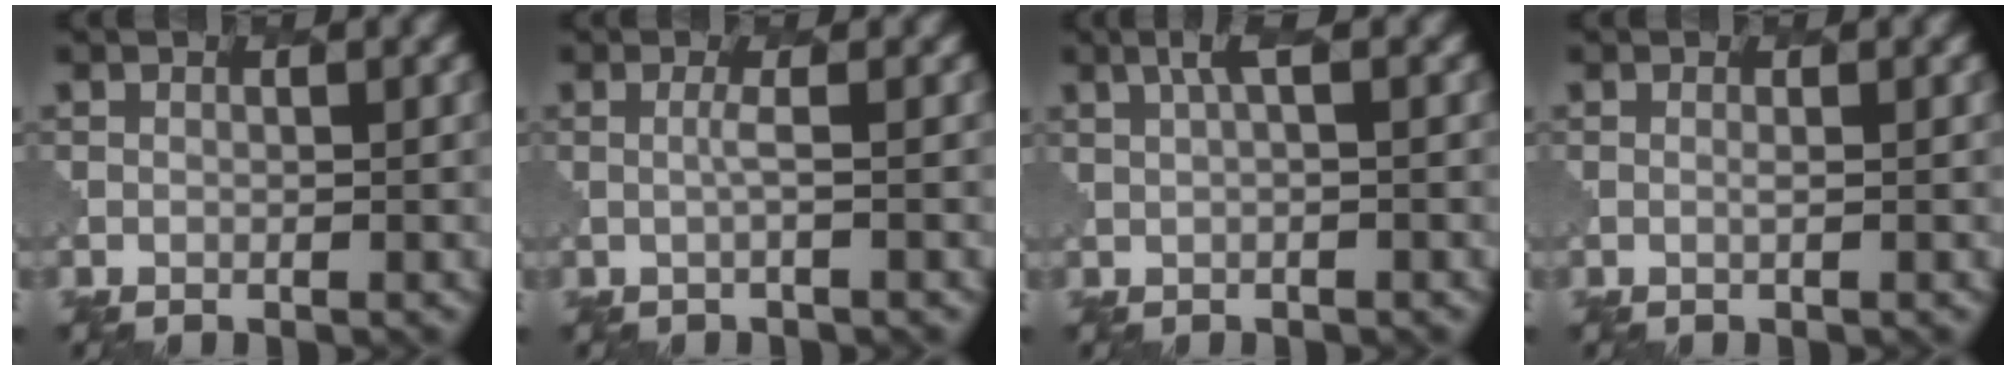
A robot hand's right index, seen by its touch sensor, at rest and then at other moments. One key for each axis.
{"total": 1.1, "fx": 0.3, "fy": 0.2, "fz": 1.0, "tx": -0.016, "ty": -0.003, "tz": 0.000}
{"total": 2.2, "fx": 0.8, "fy": 0.5, "fz": 2.0, "tx": -0.031, "ty": 0.003, "tz": 0.015}
{"total": 0.6, "fx": 0.3, "fy": 0.2, "fz": 0.5, "tx": -0.006, "ty": -0.005, "tz": 0.001}